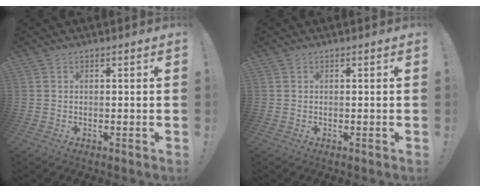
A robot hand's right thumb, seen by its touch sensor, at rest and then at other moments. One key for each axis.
{"total": 0.0}